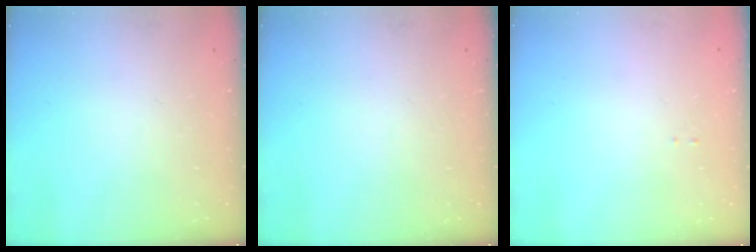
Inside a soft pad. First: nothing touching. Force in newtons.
{"total": 0.0}
{"total": 0.0}